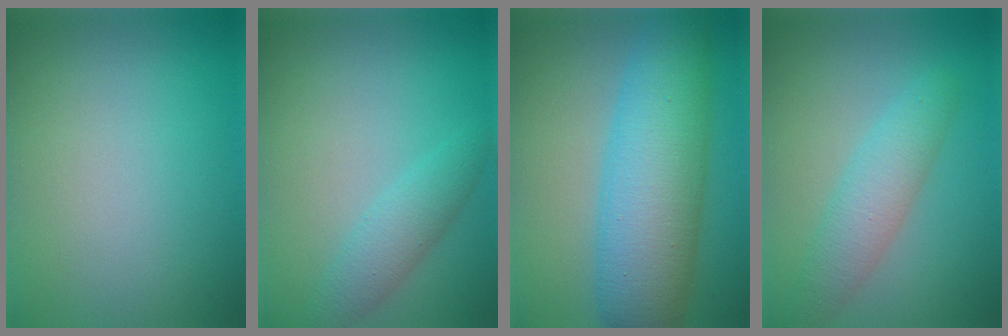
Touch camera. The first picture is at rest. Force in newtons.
{"total": 2.7, "press": 2.7, "slide": 0.1}
{"total": 9.6, "press": 9.6, "slide": 0.1}
{"total": 3.5, "press": 3.5, "slide": 0.1}